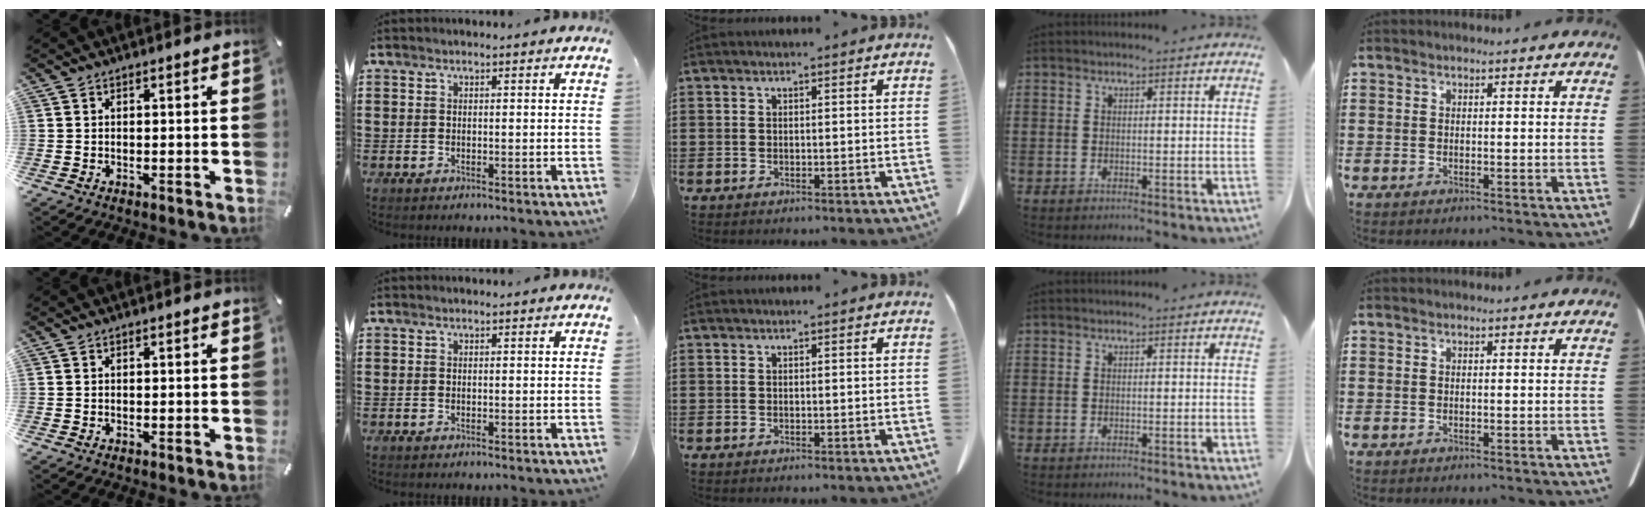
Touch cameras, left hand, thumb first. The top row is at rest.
{}